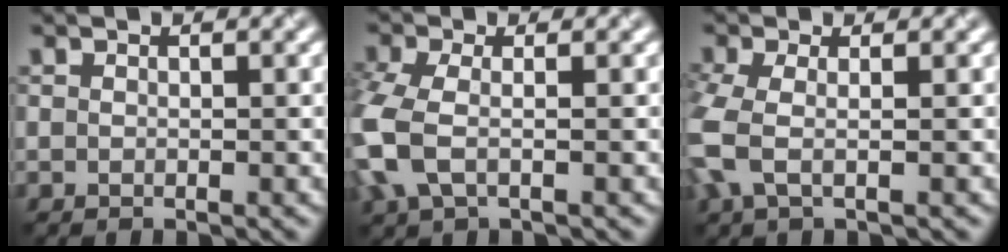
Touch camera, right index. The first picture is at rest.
{"total": 5.6, "force": [-1.3, 3.1, 4.5], "torque": [-0.133, -0.003, -0.033]}
{"total": 4.2, "force": [-1.1, 2.0, 3.6], "torque": [-0.109, -0.004, -0.026]}